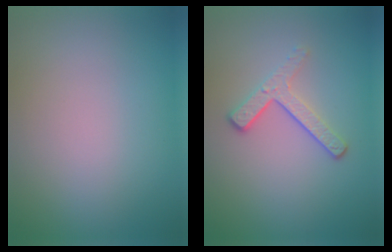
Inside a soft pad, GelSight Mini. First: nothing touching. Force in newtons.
{"total": 3.0, "press": 2.2, "slide": 2.1}